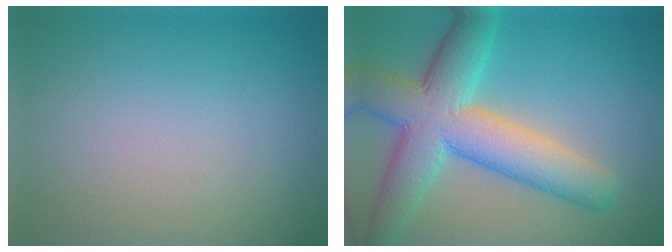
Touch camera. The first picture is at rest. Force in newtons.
{"total": 10.0, "press": 10.0, "slide": 0.7}